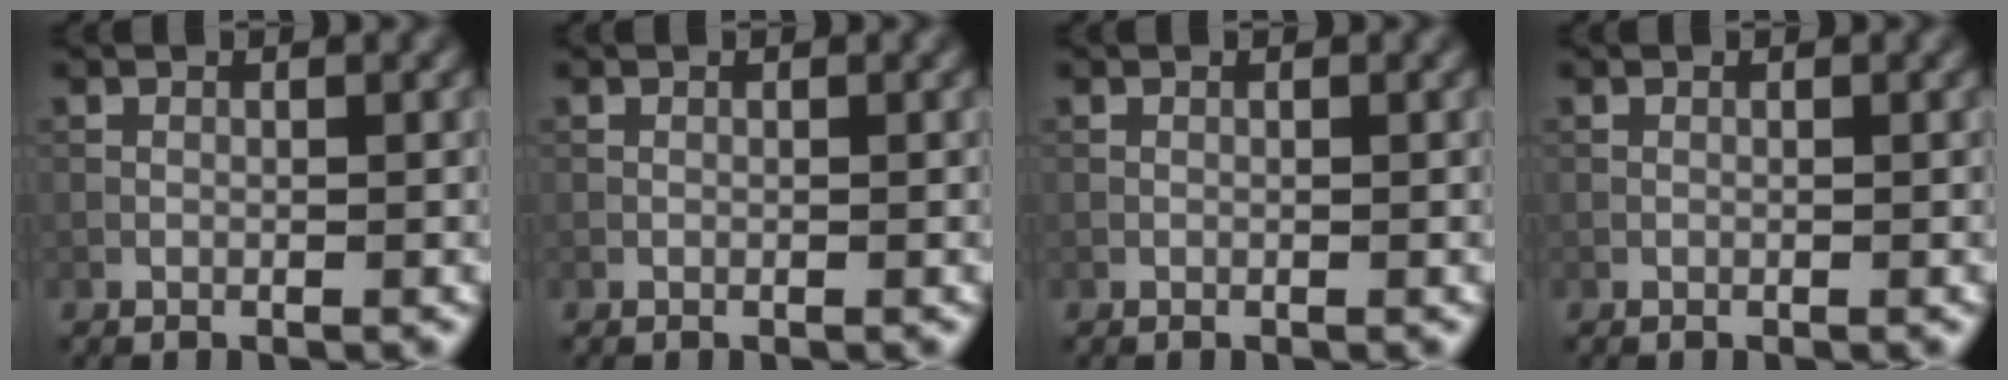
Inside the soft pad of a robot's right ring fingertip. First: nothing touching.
{"total": 0.0}
{"total": 0.0}
{"total": 0.0}